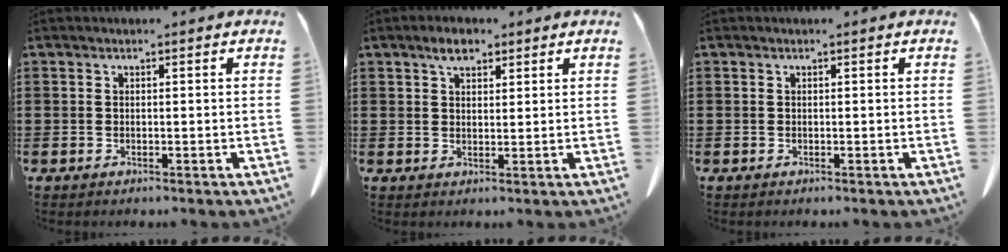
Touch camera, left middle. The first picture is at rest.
{"total": 3.5, "force": [2.6, 1.5, 1.9], "torque": [-0.034, 0.004, 0.044]}
{"total": 0.0}